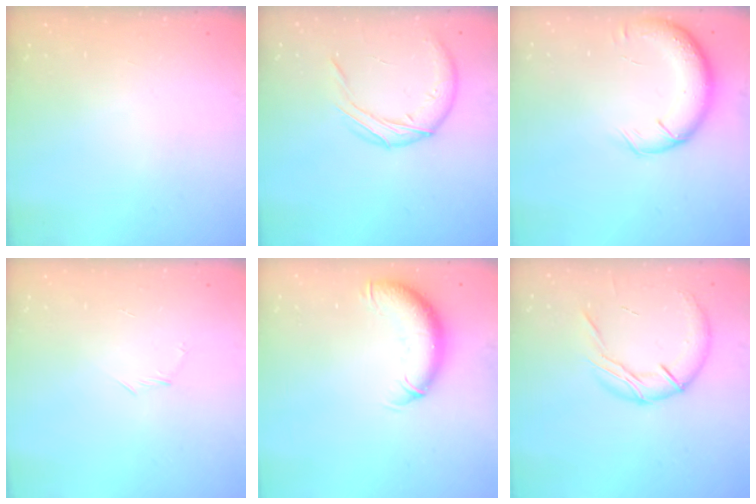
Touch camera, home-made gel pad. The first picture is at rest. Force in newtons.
{"total": 10.8, "press": 10.8, "slide": 0.4}
{"total": 14.1, "press": 13.5, "slide": 3.8}
{"total": 4.1, "press": 3.9, "slide": 1.2}
{"total": 10.9, "press": 10.6, "slide": 2.3}
{"total": 12.1, "press": 12.0, "slide": 1.1}